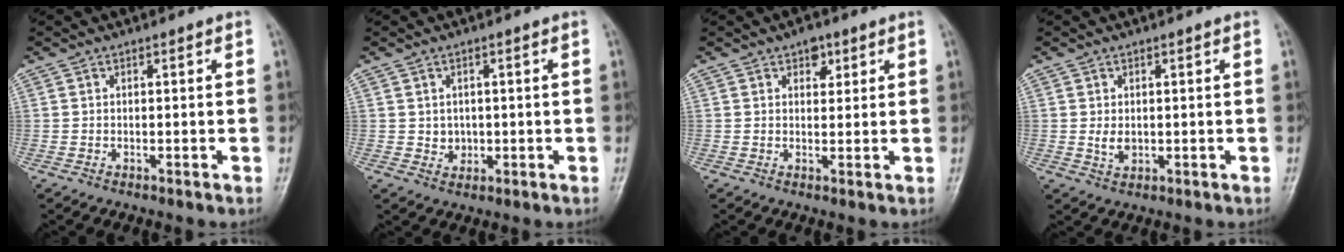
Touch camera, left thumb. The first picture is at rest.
{"total": 2.8, "force": [0.0, 2.5, 1.1], "torque": [-0.001, 0.002, 0.005]}
{"total": 3.1, "force": [1.7, 2.0, 1.7], "torque": [-0.003, -0.004, 0.022]}
{"total": 2.7, "force": [0.0, 1.9, 1.9], "torque": [-0.025, 0.000, 0.004]}